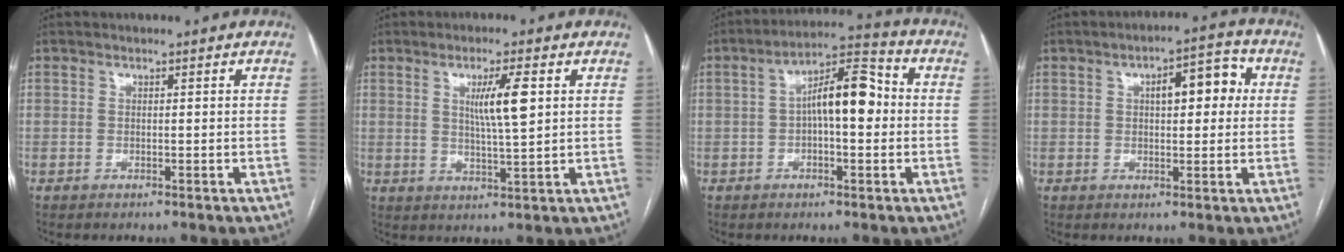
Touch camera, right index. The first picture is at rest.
{"total": 6.4, "force": [1.8, 0.2, 6.1], "torque": [-0.107, -0.004, 0.032]}
{"total": 10.0, "force": [0.3, 3.1, 9.5], "torque": [-0.164, 0.035, 0.000]}
{"total": 7.3, "force": [1.7, 2.8, 6.5], "torque": [-0.087, 0.026, 0.023]}